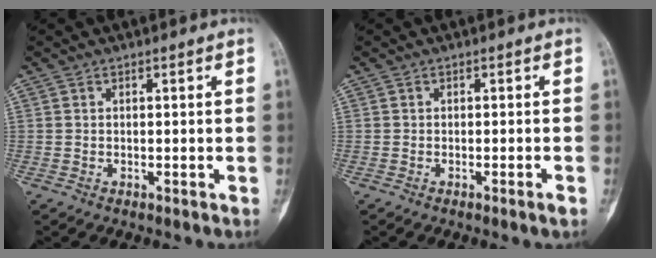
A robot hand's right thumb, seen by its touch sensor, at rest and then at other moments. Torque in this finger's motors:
{"motor_torque": [-0.79, 0.01, -0.02, 0.09, -0.07]}